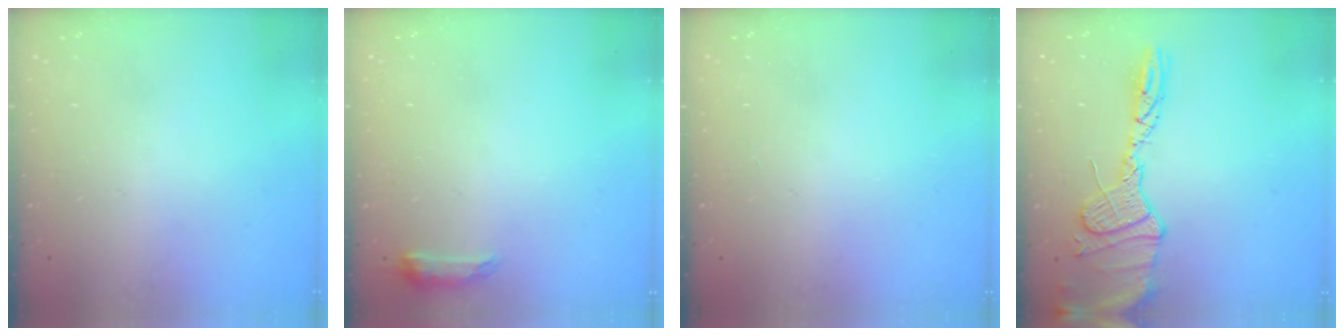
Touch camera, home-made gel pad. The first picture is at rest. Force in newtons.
{"total": 6.5, "press": 6.4, "slide": 1.0}
{"total": 0.0}
{"total": 14.8, "press": 14.8, "slide": 1.1}